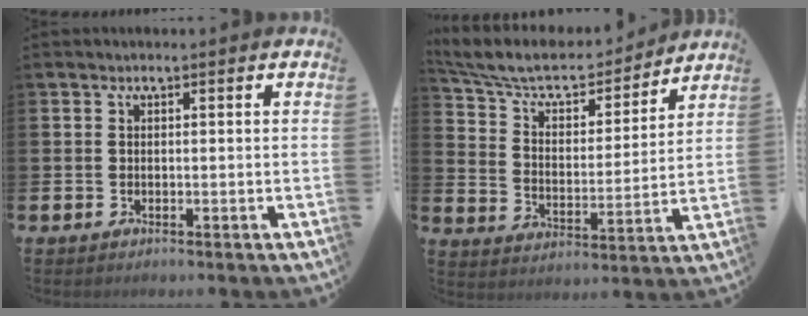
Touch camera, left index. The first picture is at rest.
{"total": 9.1, "force": [8.1, 2.9, 3.0], "torque": [-0.098, -0.056, 0.139]}